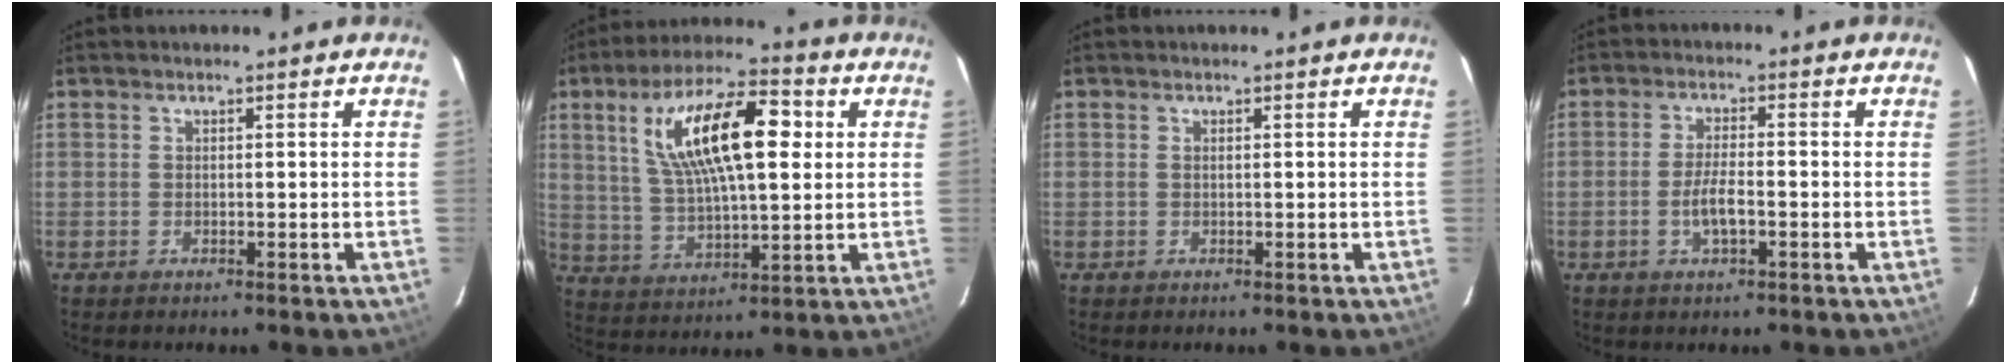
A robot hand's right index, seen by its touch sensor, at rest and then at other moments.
{"total": 17.4, "force": [4.9, 6.2, 15.5], "torque": [-0.281, 0.024, 0.091]}
{"total": 0.0}
{"total": 4.5, "force": [-1.6, 1.1, 4.1], "torque": [-0.083, 0.000, -0.029]}